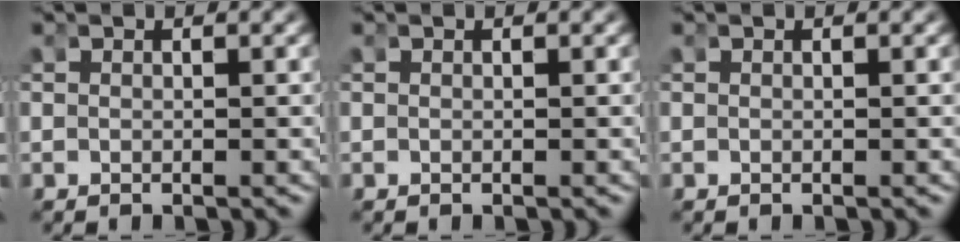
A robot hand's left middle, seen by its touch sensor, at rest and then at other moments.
{"total": 0.0}
{"total": 0.0}